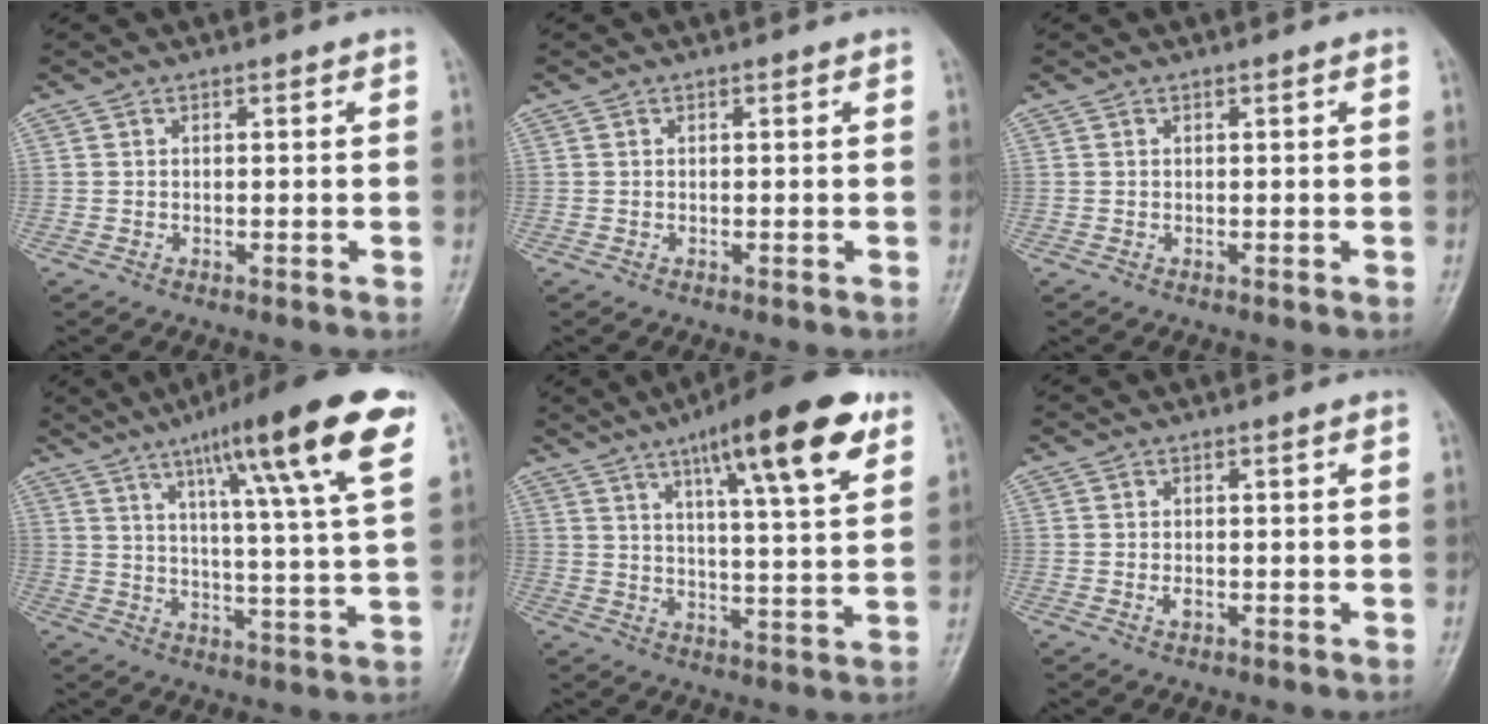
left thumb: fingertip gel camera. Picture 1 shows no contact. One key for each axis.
{"total": 0.0}
{"total": 0.0}
{"total": 19.7, "fx": 10.5, "fy": 1.9, "fz": 16.6, "tx": -0.235, "ty": -0.028, "tz": 0.151}
{"total": 17.4, "fx": 9.5, "fy": 3.6, "fz": 14.2, "tx": -0.197, "ty": -0.029, "tz": 0.141}
{"total": 1.2, "fx": -0.3, "fy": 0.6, "fz": 1.0, "tx": -0.019, "ty": 0.004, "tz": -0.004}